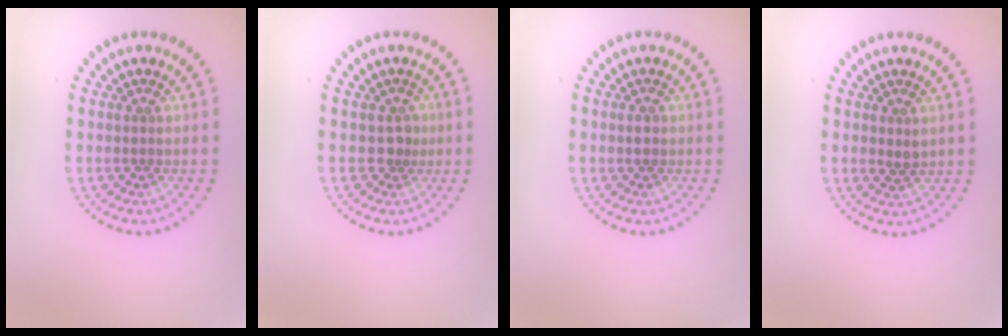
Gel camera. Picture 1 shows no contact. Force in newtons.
{"total": 1.5, "press": 1.2, "slide": 0.9}
{"total": 1.3, "press": 1.2, "slide": 0.3}
{"total": 1.0, "press": 0.9, "slide": 0.3}